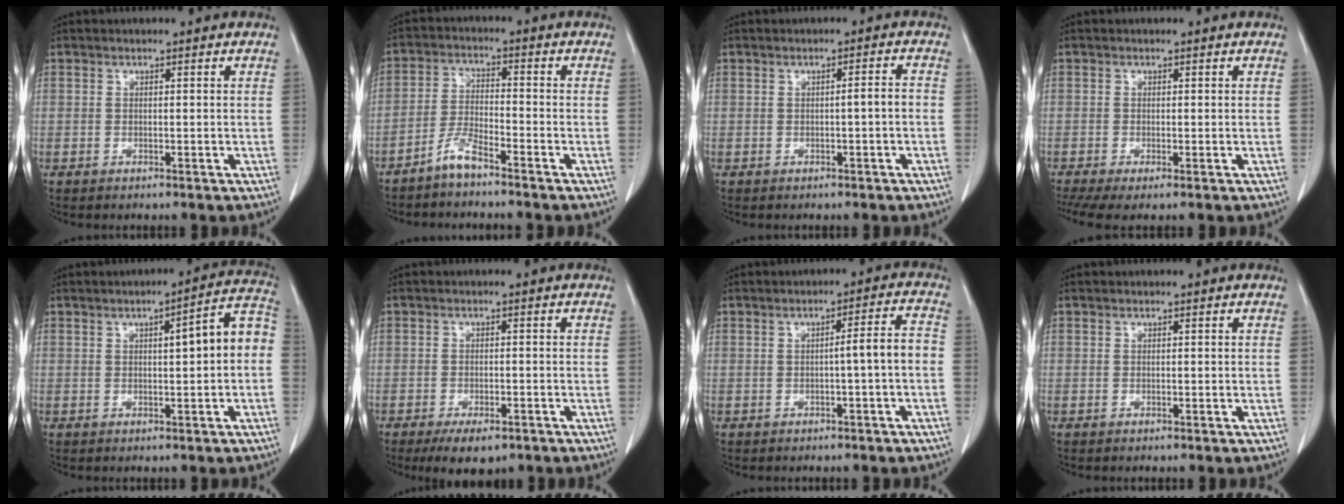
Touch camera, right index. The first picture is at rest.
{"total": 4.3, "force": [-3.7, 0.3, 2.3], "torque": [-0.053, -0.007, -0.077]}
{"total": 1.8, "force": [-0.5, 0.0, 1.8], "torque": [-0.026, 0.002, -0.006]}
{"total": 4.1, "force": [-2.6, 1.0, 3.0], "torque": [-0.060, -0.010, -0.047]}
{"total": 7.4, "force": [0.2, 0.9, 7.4], "torque": [-0.096, 0.026, -0.001]}
{"total": 5.5, "force": [-3.8, 2.2, 3.3], "torque": [-0.051, -0.006, -0.056]}
{"total": 4.4, "force": [-1.0, -0.2, 4.2], "torque": [-0.057, 0.014, -0.014]}
{"total": 0.0}